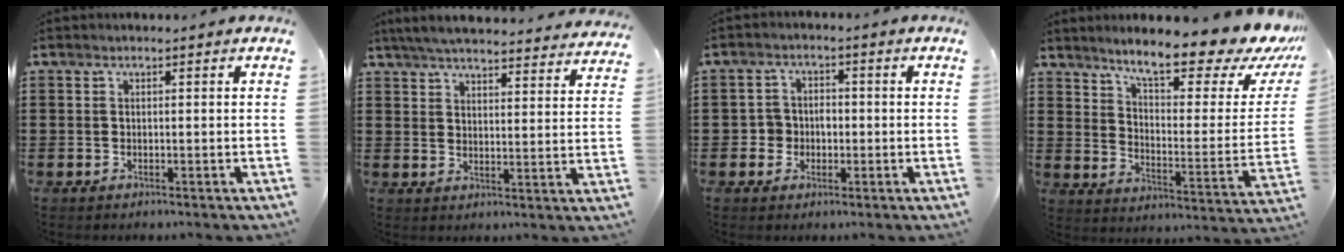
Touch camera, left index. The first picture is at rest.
{"total": 5.4, "force": [5.2, 0.0, 1.6], "torque": [-0.052, -0.028, 0.091]}
{"total": 3.0, "force": [-0.9, 2.7, 0.9], "torque": [-0.028, 0.005, -0.022]}
{"total": 11.8, "force": [9.6, 1.4, 6.7], "torque": [-0.124, -0.064, 0.157]}